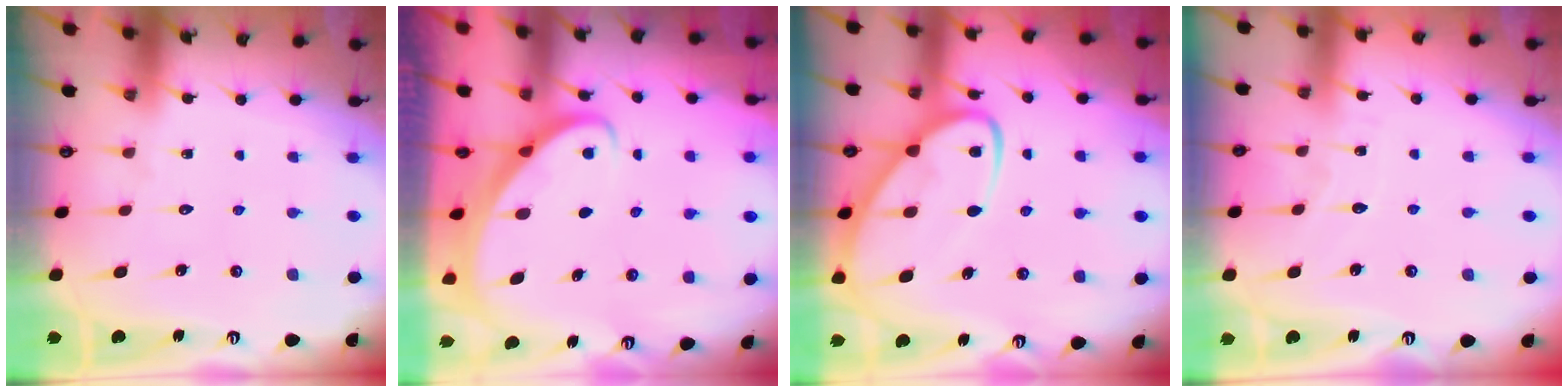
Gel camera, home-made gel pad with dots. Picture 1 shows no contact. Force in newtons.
{"total": 2.3, "press": 2.3, "slide": 0.3}
{"total": 11.1, "press": 11.1, "slide": 1.0}
{"total": 3.1, "press": 3.1, "slide": 0.1}